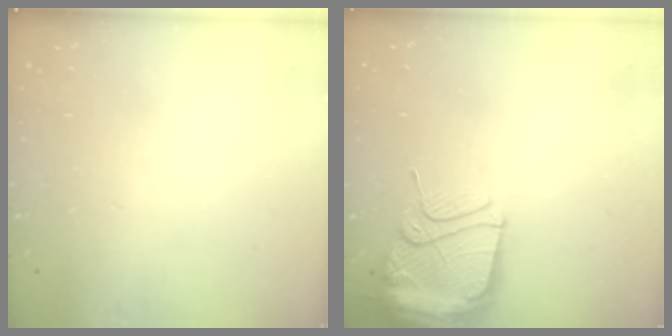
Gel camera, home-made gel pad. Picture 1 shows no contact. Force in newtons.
{"total": 13.3, "press": 13.2, "slide": 1.4}